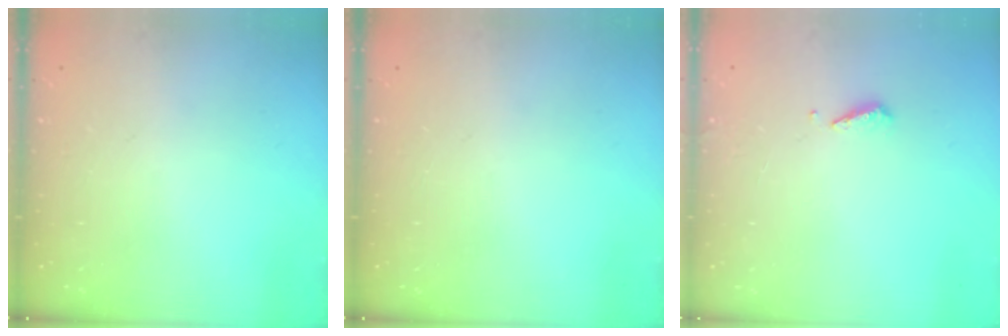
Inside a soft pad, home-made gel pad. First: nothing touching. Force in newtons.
{"total": 0.0}
{"total": 4.0, "press": 3.9, "slide": 0.3}